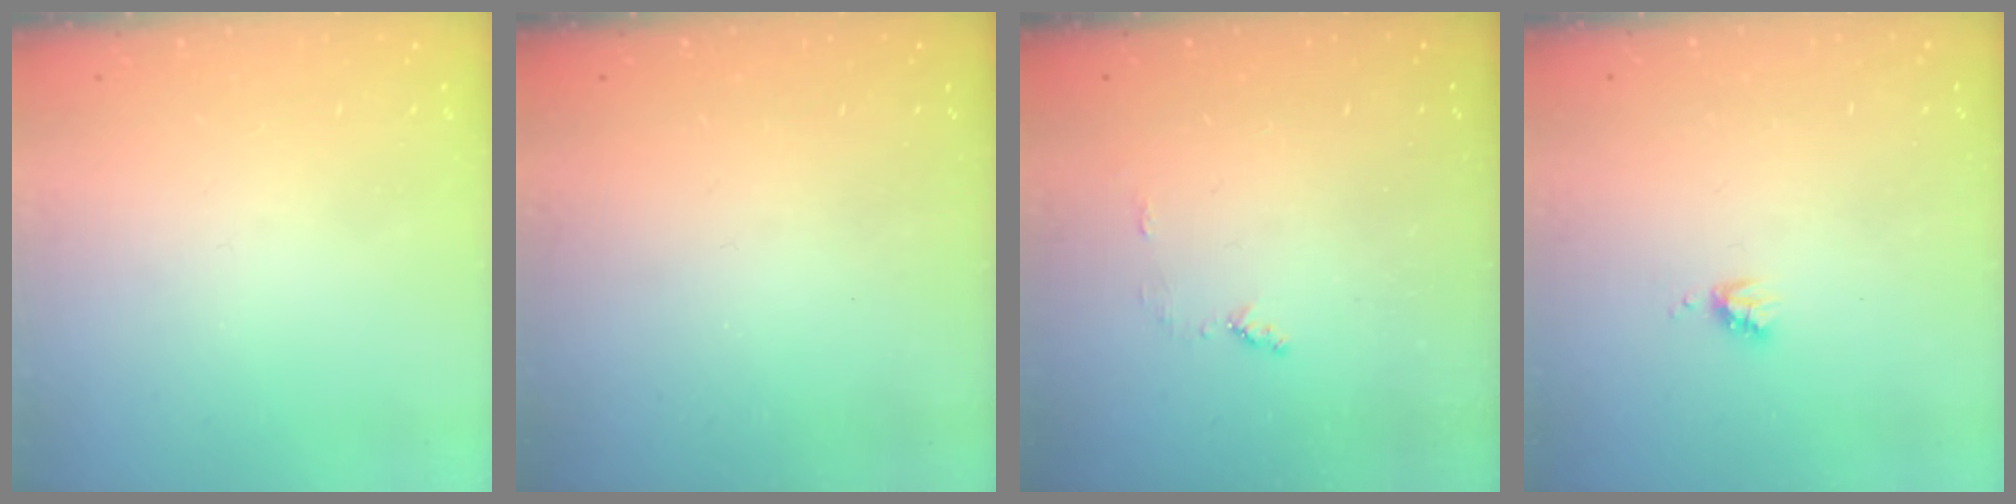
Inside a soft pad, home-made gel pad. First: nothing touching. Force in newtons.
{"total": 0.0}
{"total": 4.3, "press": 4.2, "slide": 0.5}
{"total": 3.7, "press": 3.7, "slide": 0.4}